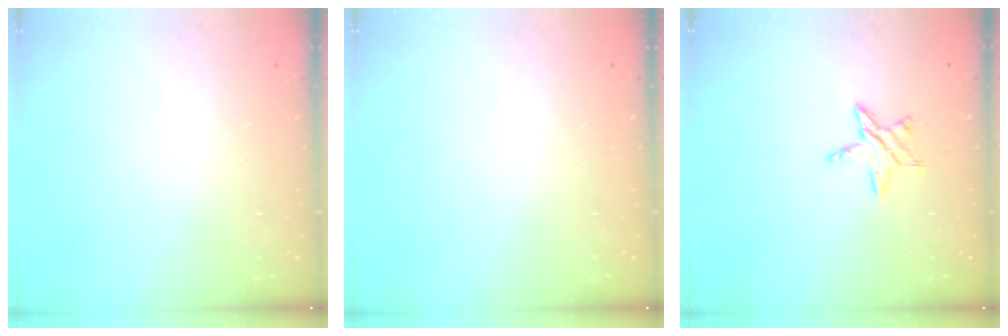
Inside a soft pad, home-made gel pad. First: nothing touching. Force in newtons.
{"total": 0.0}
{"total": 6.5, "press": 6.5, "slide": 0.5}